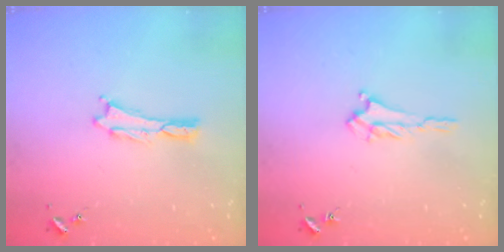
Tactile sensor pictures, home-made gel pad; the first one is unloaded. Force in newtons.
{"total": 2.0, "press": 2.0, "slide": 0.5}